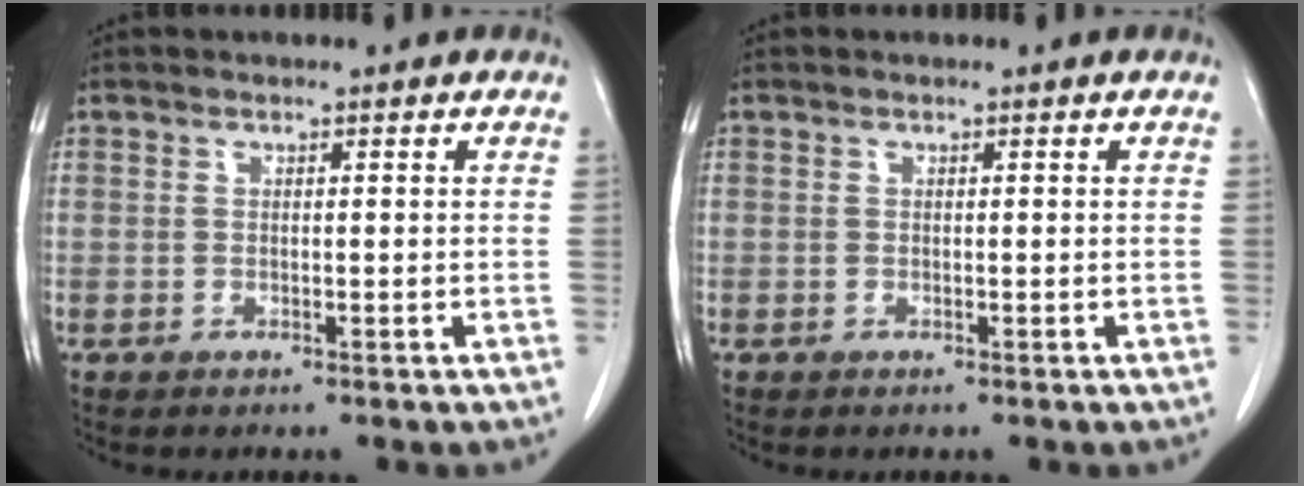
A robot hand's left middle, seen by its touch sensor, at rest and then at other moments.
{"total": 0.0}